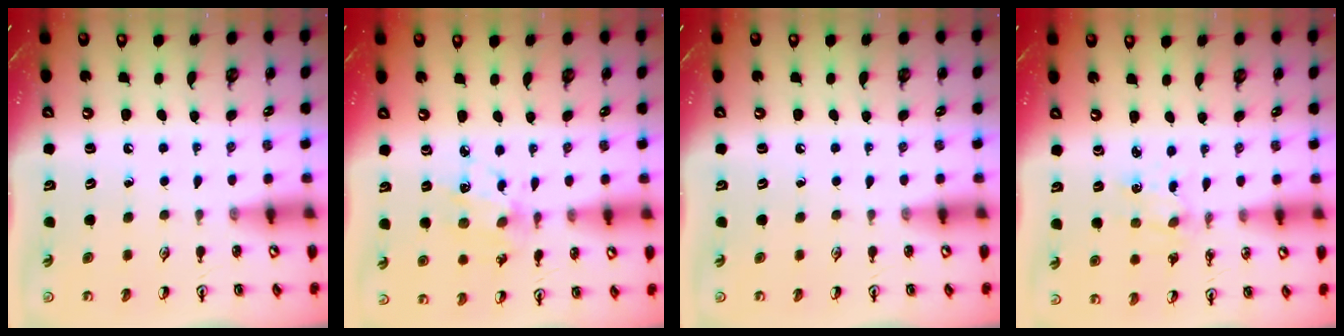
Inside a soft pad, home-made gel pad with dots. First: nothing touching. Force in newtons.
{"total": 6.3, "press": 6.3, "slide": 0.4}
{"total": 0.0}
{"total": 1.9, "press": 1.9, "slide": 0.3}